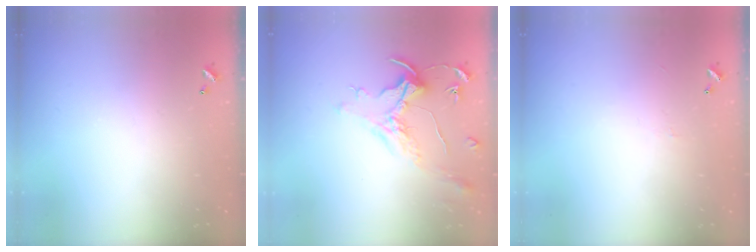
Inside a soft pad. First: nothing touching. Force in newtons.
{"total": 1.5, "press": 1.3, "slide": 0.7}
{"total": 0.8, "press": 0.7, "slide": 0.5}